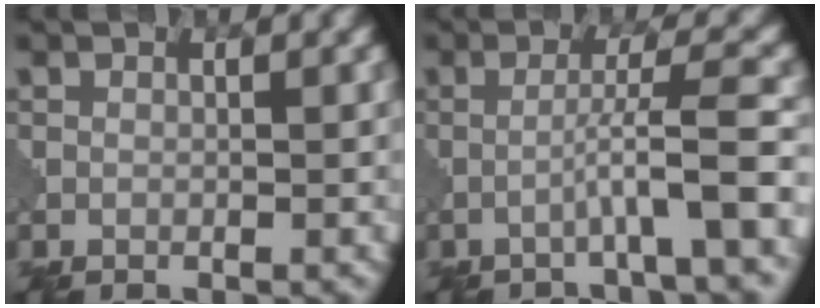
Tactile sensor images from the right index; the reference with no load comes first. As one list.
[{"total": 4.6, "force": [-1.7, 0.1, 4.2], "torque": [-0.063, 0.018, -0.047]}]